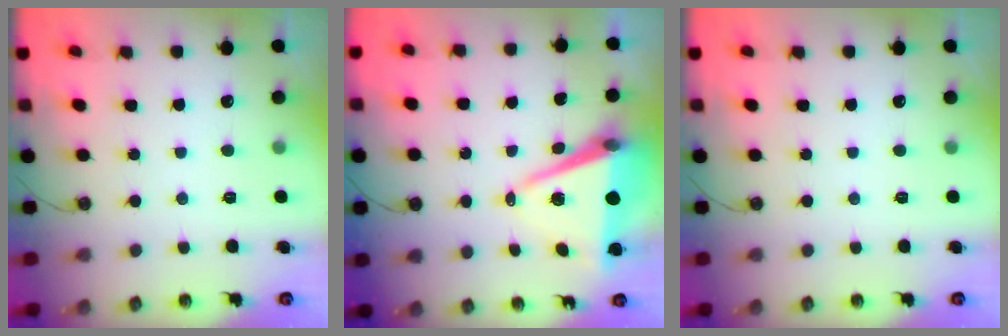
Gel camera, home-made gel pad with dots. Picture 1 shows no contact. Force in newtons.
{"total": 9.8, "press": 8.9, "slide": 4.1}
{"total": 0.0}